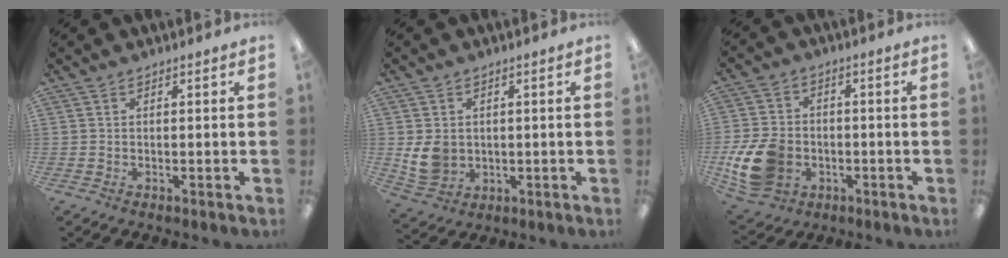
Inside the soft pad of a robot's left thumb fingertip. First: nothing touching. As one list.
[{"total": 6.5, "force": [0.4, 5.7, 3.1], "torque": [-0.067, 0.003, 0.010]}, {"total": 13.9, "force": [-4.0, 10.5, 8.2], "torque": [-0.184, 0.021, -0.070]}]